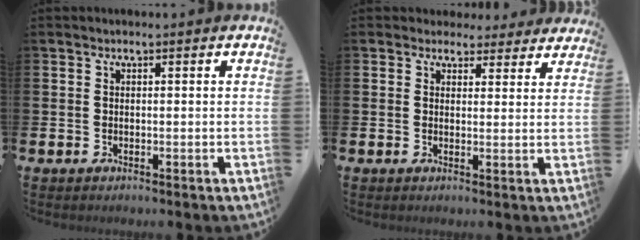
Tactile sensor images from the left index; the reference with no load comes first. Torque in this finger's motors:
{"motor_torque": [0.91, -1.23, 0.13, 0.02]}